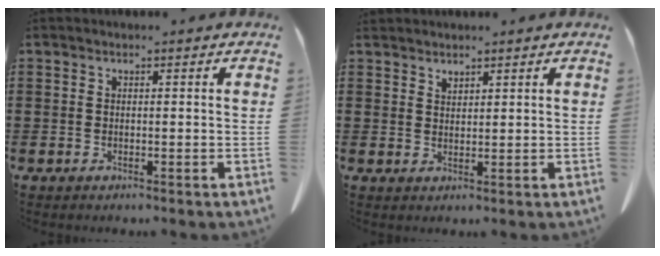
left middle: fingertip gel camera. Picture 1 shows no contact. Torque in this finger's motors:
{"motor_torque": [0.03, 0.20, -0.01, 0.01]}